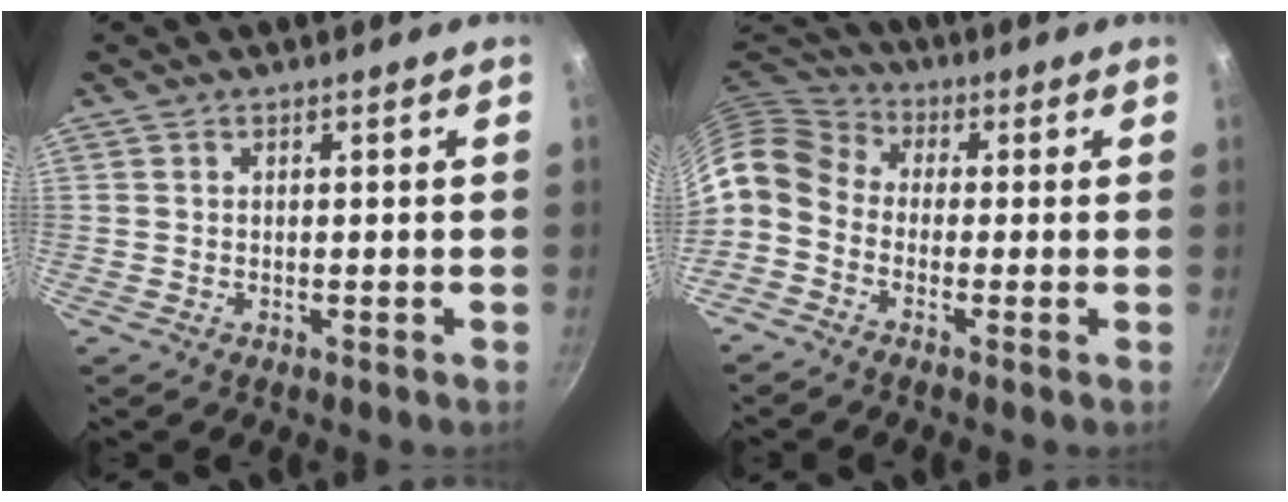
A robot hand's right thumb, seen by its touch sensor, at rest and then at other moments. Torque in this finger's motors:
{"motor_torque": [0.14, 0.95, 1.07, -1.05, 0.16]}